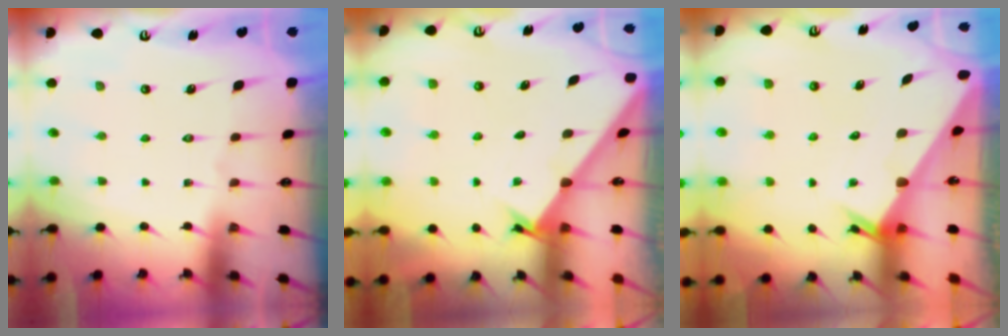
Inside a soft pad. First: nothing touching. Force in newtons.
{"total": 1.6, "press": 1.6, "slide": 0.1}
{"total": 2.2, "press": 2.2, "slide": 0.1}